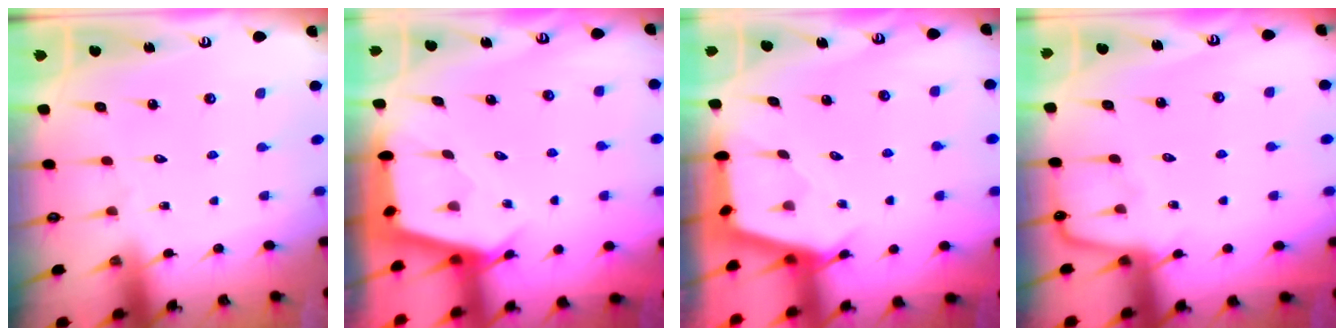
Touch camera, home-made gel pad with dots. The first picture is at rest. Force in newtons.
{"total": 2.8, "press": 2.7, "slide": 0.3}
{"total": 3.0, "press": 3.0, "slide": 0.4}
{"total": 3.3, "press": 3.3, "slide": 0.5}